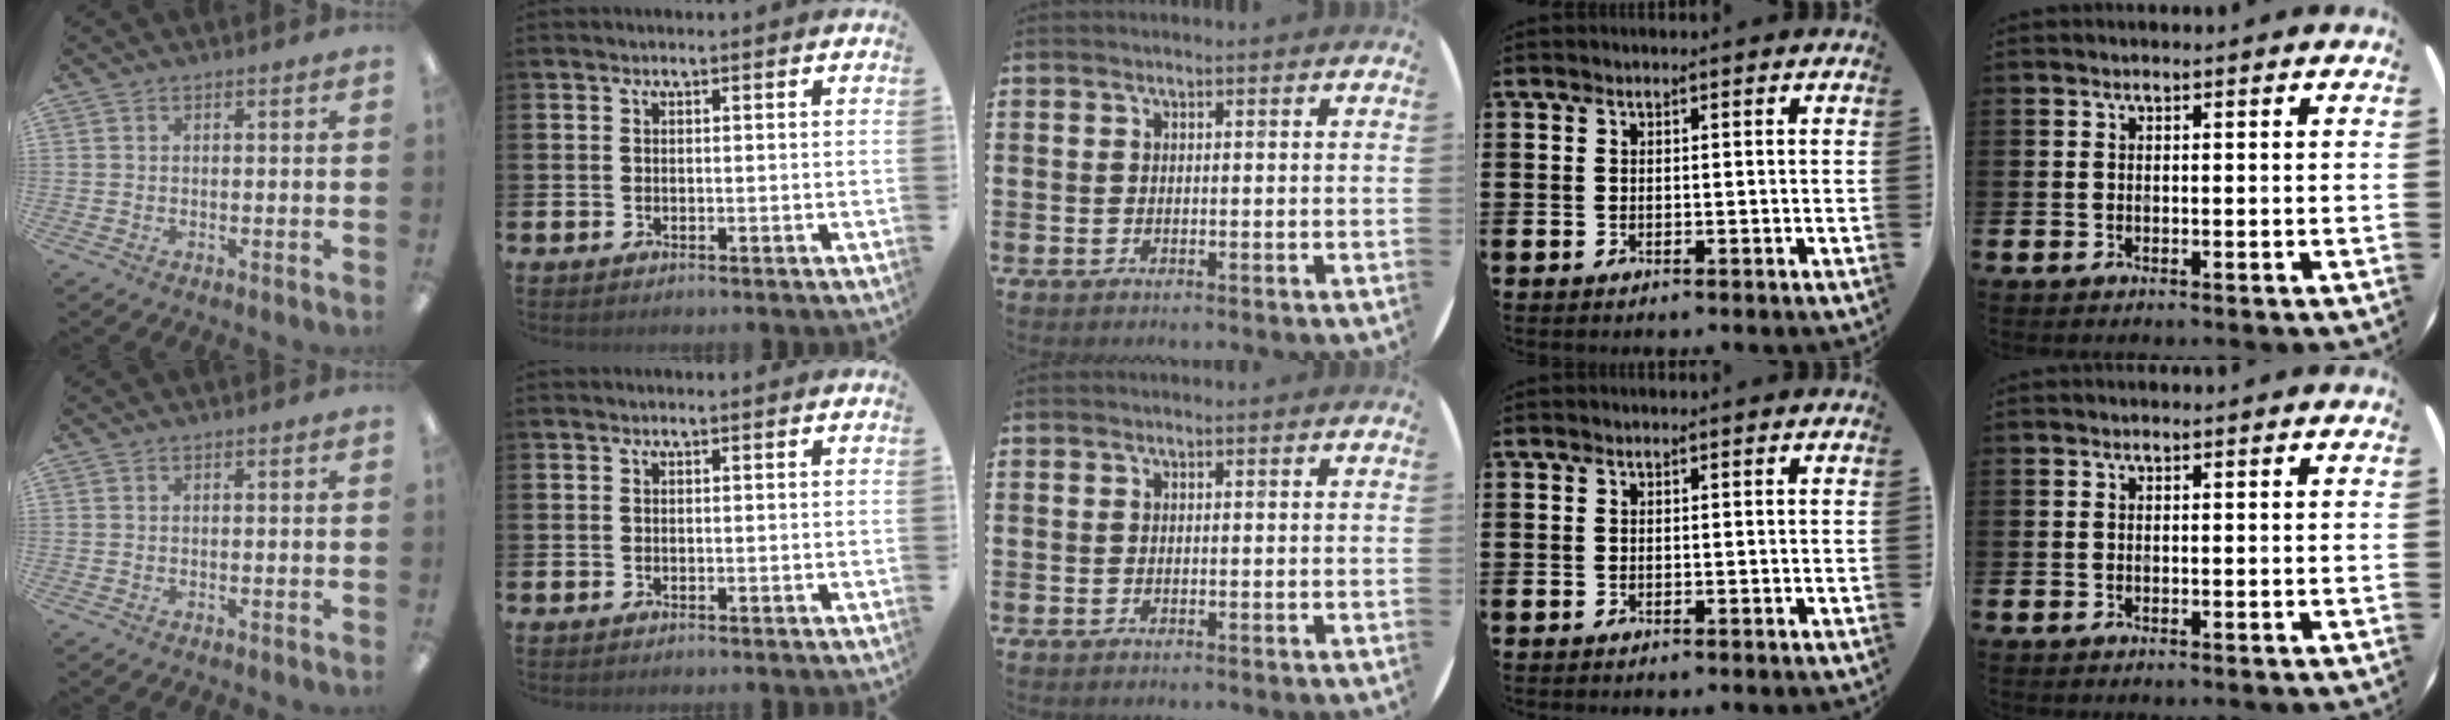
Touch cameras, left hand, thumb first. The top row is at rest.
{}